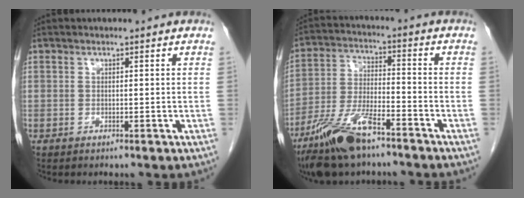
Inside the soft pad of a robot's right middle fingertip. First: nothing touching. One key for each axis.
{"total": 12.4, "fx": -8.6, "fy": 3.3, "fz": 8.3, "tx": -0.173, "ty": -0.014, "tz": -0.160}